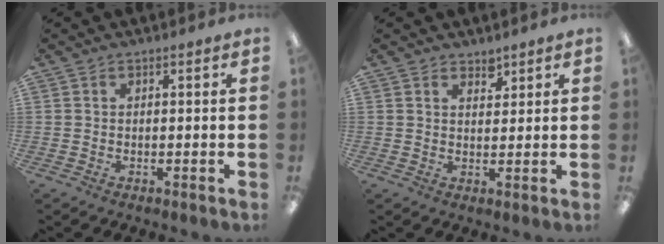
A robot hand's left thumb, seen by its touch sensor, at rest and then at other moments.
{"total": 2.6, "force": [2.2, 1.1, 0.5], "torque": [0.012, -0.019, 0.037]}